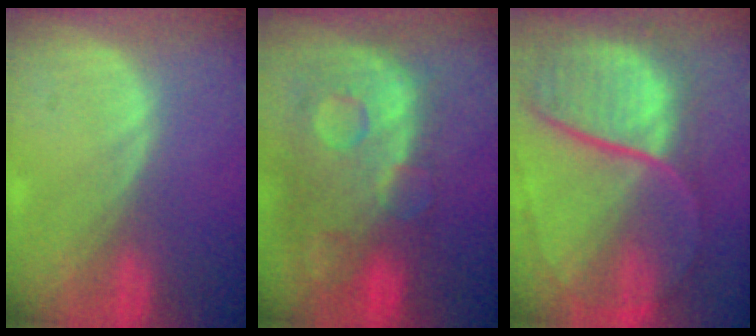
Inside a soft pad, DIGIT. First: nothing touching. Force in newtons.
{"total": 12.5, "press": 10.3, "slide": 7.0}
{"total": 11.4, "press": 9.5, "slide": 6.4}